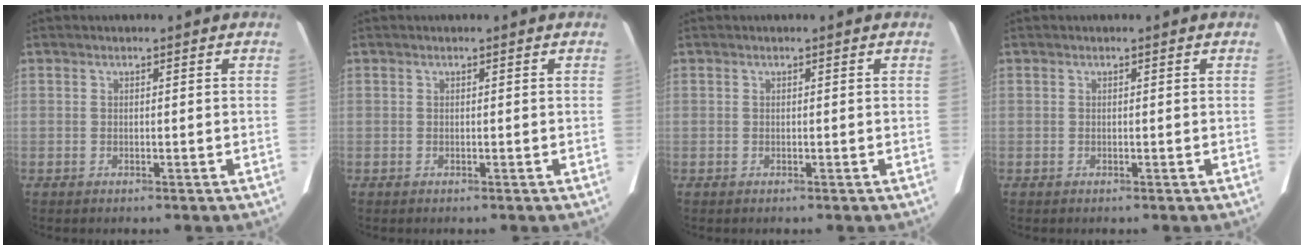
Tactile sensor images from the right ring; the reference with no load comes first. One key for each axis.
{"total": 0.0}
{"total": 0.0}
{"total": 0.0}